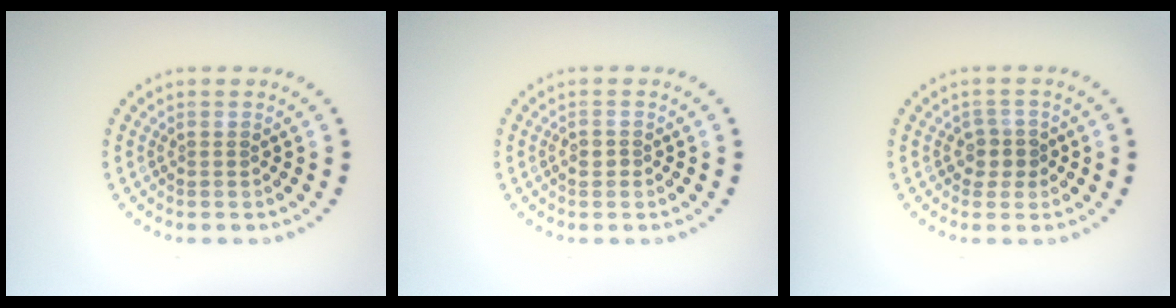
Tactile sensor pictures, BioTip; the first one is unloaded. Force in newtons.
{"total": 0.5, "press": 0.5, "slide": 0.1}
{"total": 1.7, "press": 1.5, "slide": 0.9}